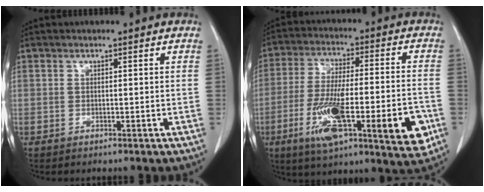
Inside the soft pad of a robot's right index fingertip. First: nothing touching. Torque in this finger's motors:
{"motor_torque": [1.48, -0.66, 0.51, 0.21]}